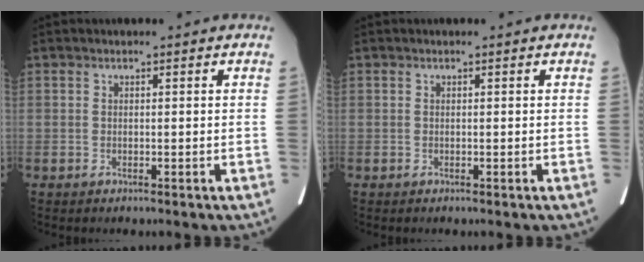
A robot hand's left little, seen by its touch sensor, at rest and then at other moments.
{"total": 0.0}